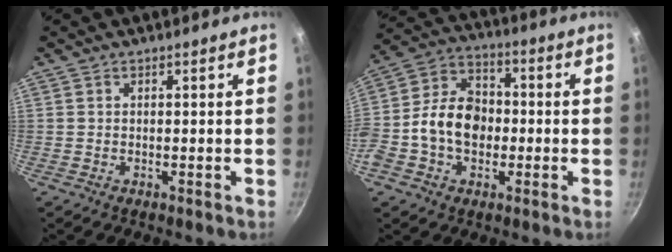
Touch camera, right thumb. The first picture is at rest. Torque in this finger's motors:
{"motor_torque": [1.39, 1.55, 0.95, -0.72, 0.14]}